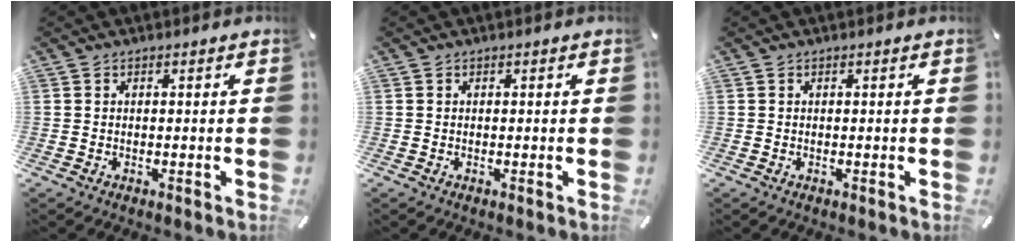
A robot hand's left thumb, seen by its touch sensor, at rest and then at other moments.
{"total": 0.0}
{"total": 0.0}